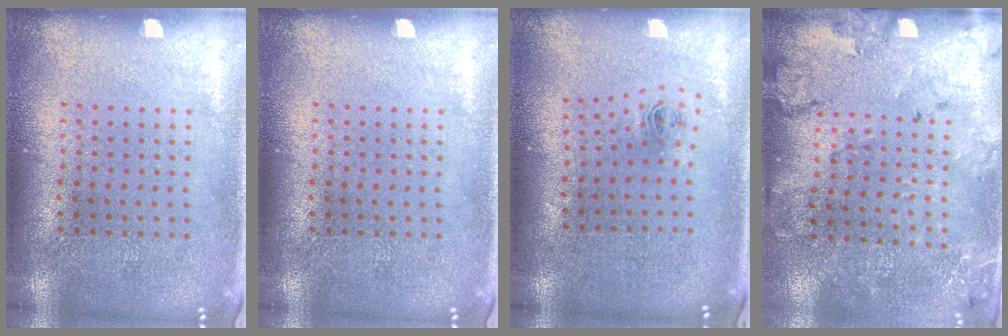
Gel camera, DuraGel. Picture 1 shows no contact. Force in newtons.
{"total": 0.0}
{"total": 0.9, "press": 0.3, "slide": 0.8}
{"total": 1.8, "press": 1.6, "slide": 0.8}